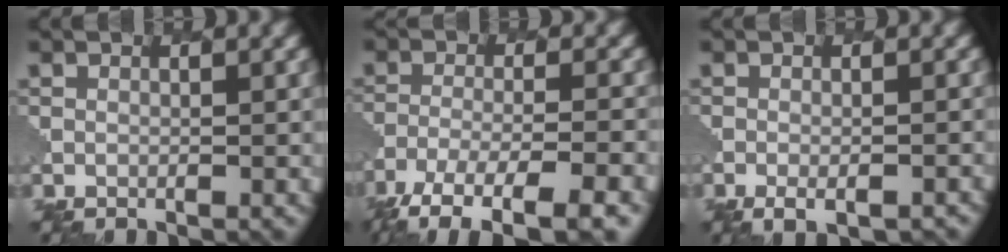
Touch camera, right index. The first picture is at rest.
{"total": 8.9, "force": [-6.7, 2.2, 5.4], "torque": [-0.095, -0.014, -0.118]}
{"total": 3.0, "force": [-1.7, 1.0, 2.2], "torque": [-0.037, -0.002, -0.022]}